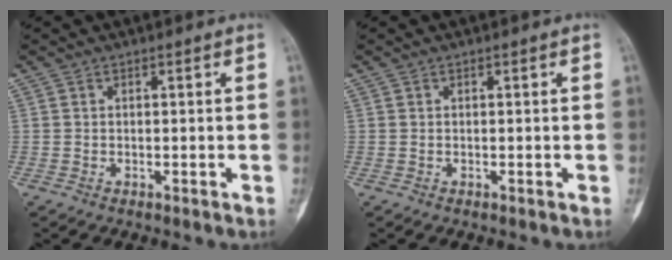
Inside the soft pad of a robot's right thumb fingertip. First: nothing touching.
{"total": 0.0}